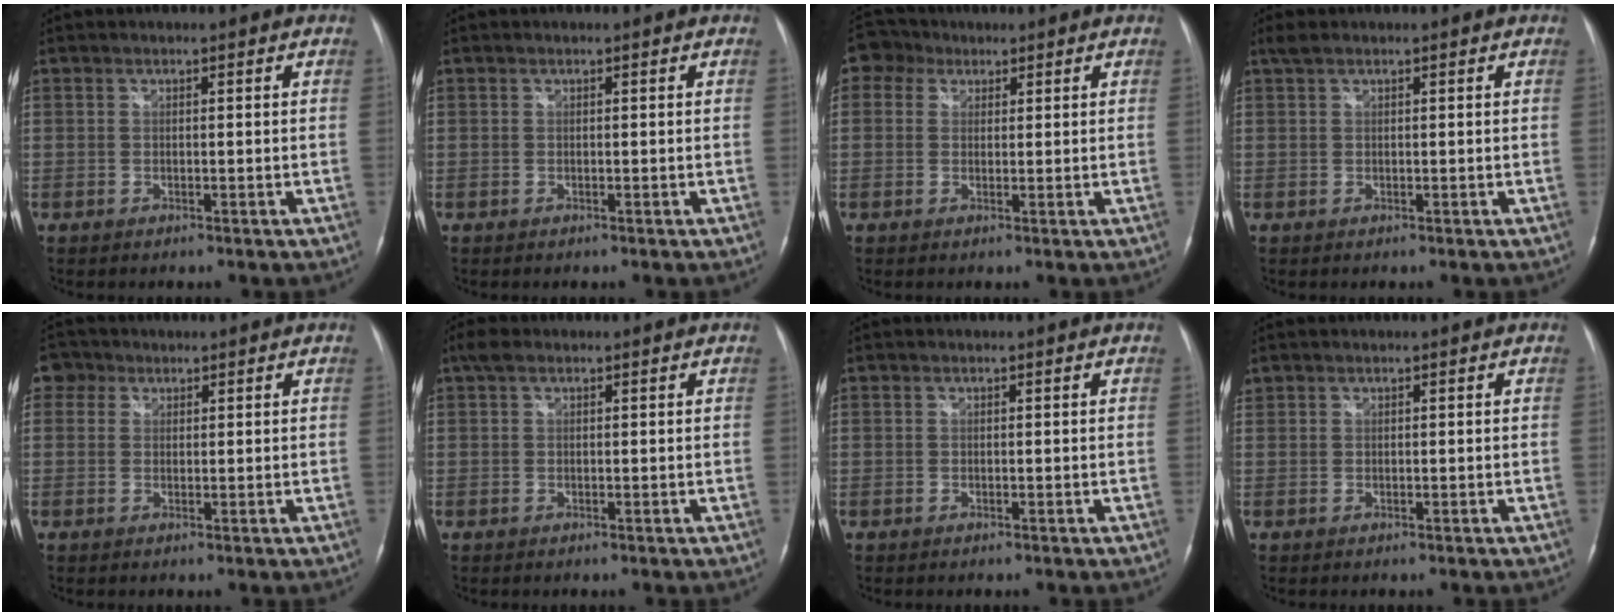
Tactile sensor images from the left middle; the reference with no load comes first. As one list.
[{"total": 0.0}, {"total": 4.0, "force": [2.1, 3.2, 0.8], "torque": [-0.018, 0.019, 0.037]}, {"total": 1.5, "force": [1.2, 0.3, 0.8], "torque": [-0.023, 0.016, 0.026]}, {"total": 2.6, "force": [1.4, 2.2, 0.3], "torque": [0.002, 0.007, 0.020]}, {"total": 2.0, "force": [1.3, 0.8, 1.3], "torque": [-0.031, 0.023, 0.028]}, {"total": 0.0}, {"total": 0.5, "force": [0.4, 0.2, 0.0], "torque": [-0.002, 0.010, 0.010]}]